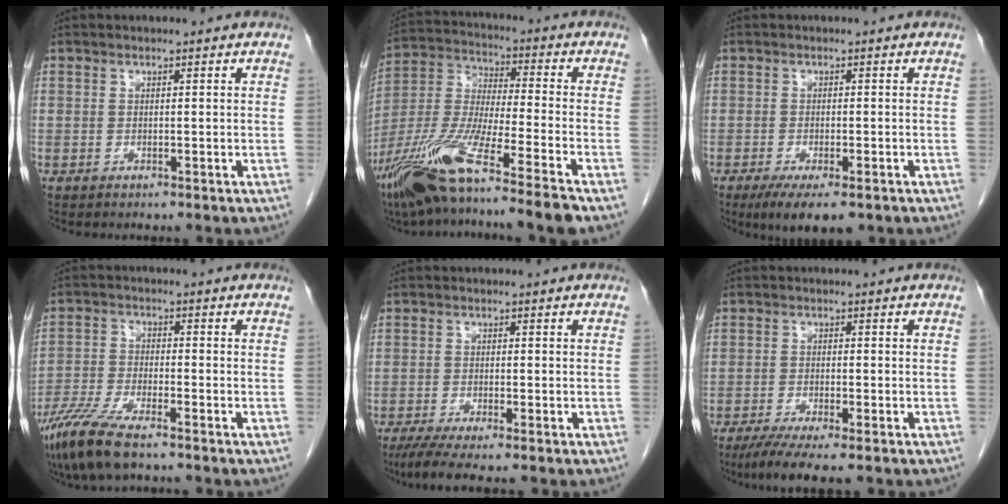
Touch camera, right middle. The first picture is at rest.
{"total": 17.5, "force": [-12.3, -0.4, 12.5], "torque": [-0.276, -0.042, -0.233]}
{"total": 6.8, "force": [-4.5, 1.7, 4.8], "torque": [-0.073, -0.017, -0.067]}
{"total": 8.4, "force": [-6.2, 1.4, 5.6], "torque": [-0.117, -0.022, -0.116]}
{"total": 4.8, "force": [-3.6, -0.1, 3.2], "torque": [-0.059, -0.016, -0.063]}
{"total": 5.9, "force": [-4.3, 0.2, 4.1], "torque": [-0.069, -0.017, -0.070]}